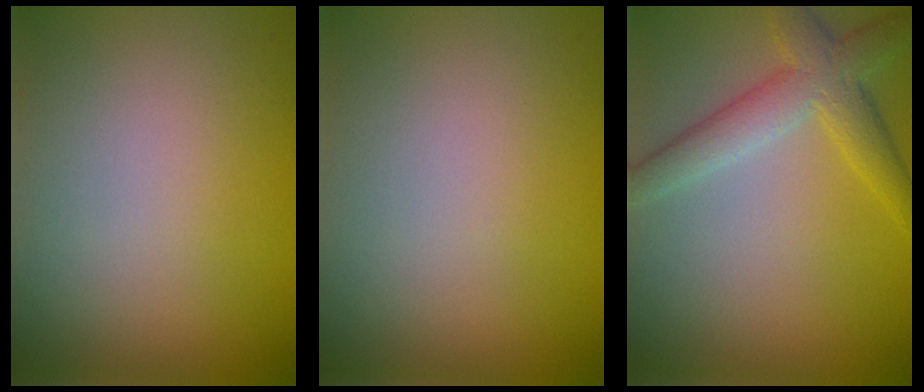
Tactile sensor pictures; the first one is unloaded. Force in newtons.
{"total": 0.0}
{"total": 4.5, "press": 4.5, "slide": 0.1}